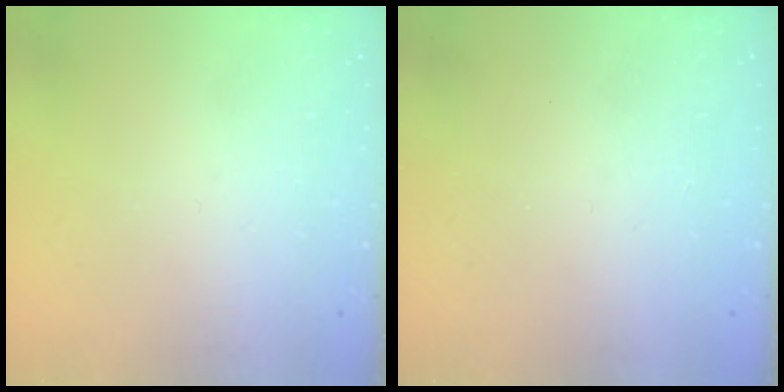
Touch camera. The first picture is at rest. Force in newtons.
{"total": 0.9, "press": 0.9, "slide": 0.2}